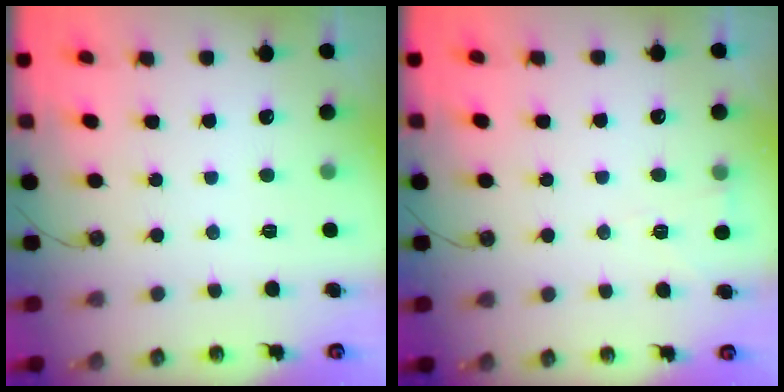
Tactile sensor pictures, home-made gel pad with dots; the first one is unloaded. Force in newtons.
{"total": 2.5, "press": 2.4, "slide": 0.7}